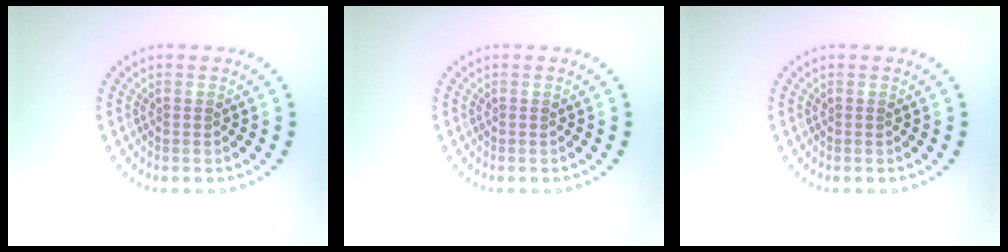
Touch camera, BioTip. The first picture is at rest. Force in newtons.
{"total": 0.0}
{"total": 0.0}